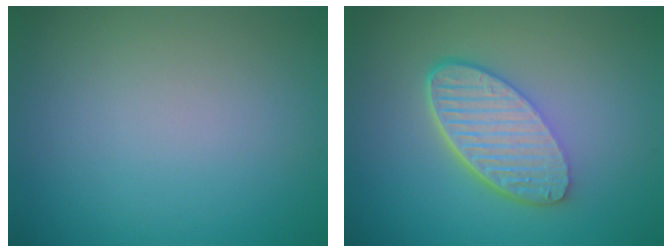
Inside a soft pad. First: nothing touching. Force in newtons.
{"total": 6.0, "press": 4.3, "slide": 4.2}